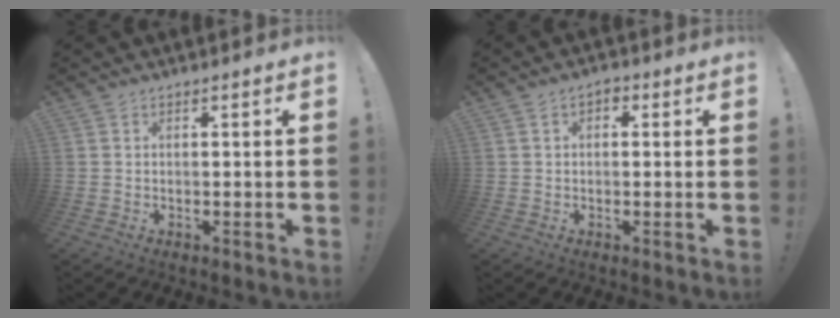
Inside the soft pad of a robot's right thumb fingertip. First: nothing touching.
{"total": 2.1, "force": [0.2, 1.6, 1.3], "torque": [-0.019, 0.006, 0.003]}